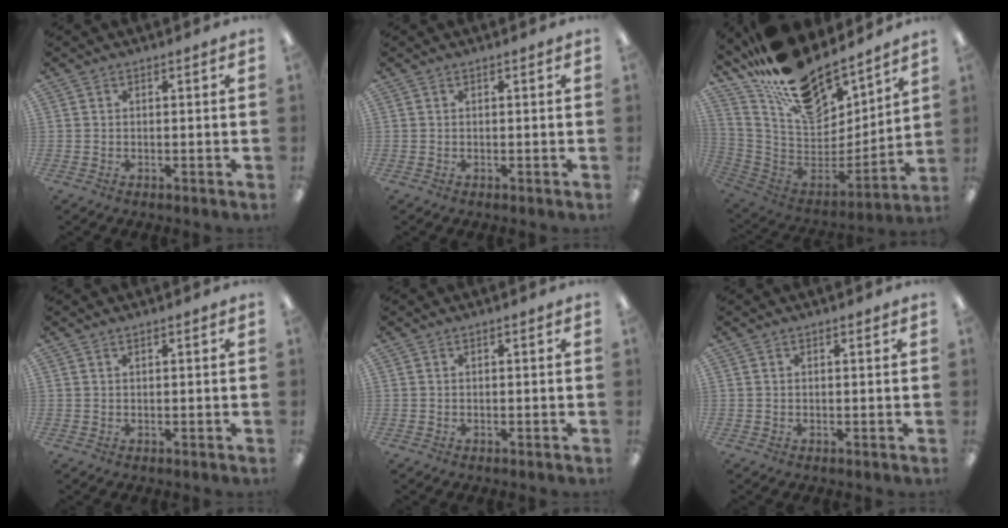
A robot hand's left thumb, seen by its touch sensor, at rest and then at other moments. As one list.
[{"total": 0.0}, {"total": 20.1, "force": [16.0, 8.6, 8.7], "torque": [-0.165, -0.122, 0.285]}, {"total": 0.6, "force": [0.5, 0.1, 0.4], "torque": [-0.008, 0.002, 0.008]}, {"total": 0.0}, {"total": 0.5, "force": [0.5, 0.1, 0.3], "torque": [-0.006, 0.001, 0.008]}]